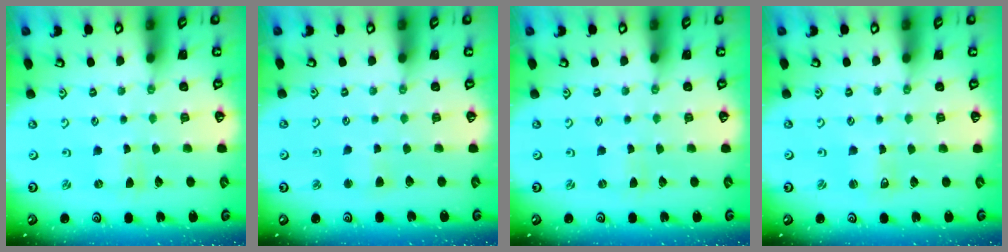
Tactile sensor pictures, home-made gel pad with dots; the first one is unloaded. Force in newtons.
{"total": 2.5, "press": 2.4, "slide": 0.5}
{"total": 0.0}
{"total": 1.0, "press": 1.0, "slide": 0.2}